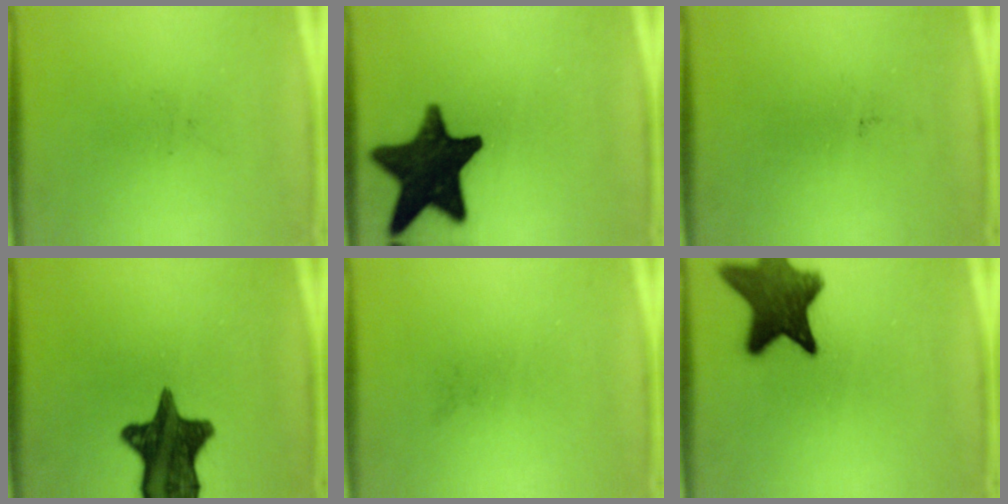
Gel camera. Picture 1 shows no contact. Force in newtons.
{"total": 17.0}
{"total": 0.0}
{"total": 14.0}
{"total": 0.0}
{"total": 12.2}